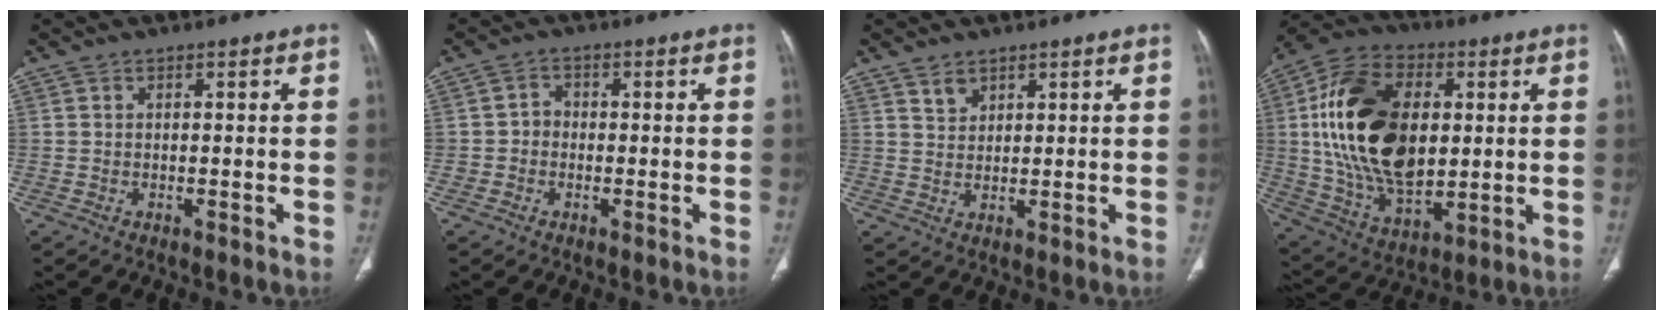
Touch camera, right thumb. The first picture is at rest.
{"total": 2.4, "force": [-0.7, 2.2, 0.7], "torque": [0.006, 0.011, -0.020]}
{"total": 2.7, "force": [2.1, 1.6, 0.8], "torque": [-0.004, -0.015, 0.041]}
{"total": 24.7, "force": [3.2, 15.1, 19.3], "torque": [-0.342, -0.006, 0.064]}